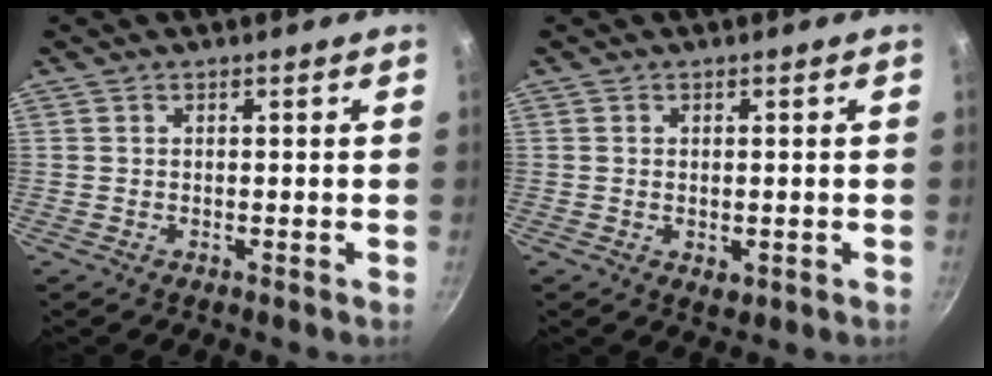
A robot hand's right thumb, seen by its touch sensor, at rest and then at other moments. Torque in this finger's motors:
{"motor_torque": [-0.17, 0.19, -0.20, 0.30, 0.04]}